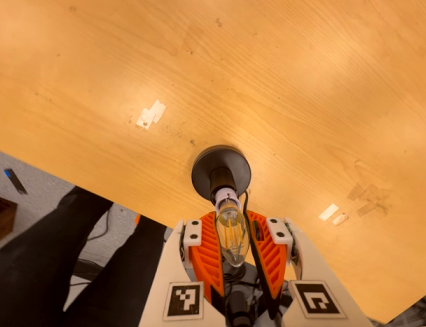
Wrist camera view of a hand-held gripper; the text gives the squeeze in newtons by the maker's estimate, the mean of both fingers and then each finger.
{"total": 14.3, "left": 14.1, "right": 14.6}